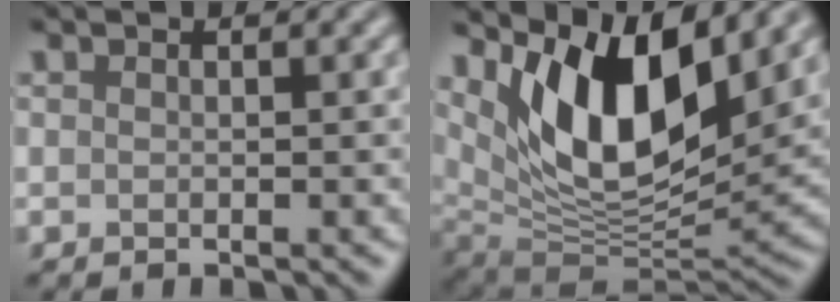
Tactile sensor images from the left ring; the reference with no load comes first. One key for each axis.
{"total": 11.3, "fx": 5.2, "fy": 4.7, "fz": 8.9, "tx": -0.142, "ty": -0.019, "tz": 0.102}